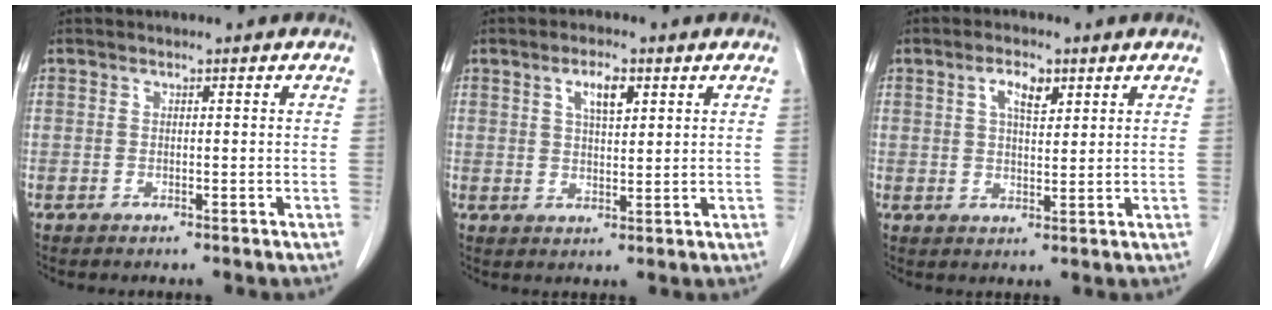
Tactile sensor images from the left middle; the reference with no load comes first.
{"total": 4.3, "force": [2.1, 1.3, 3.5], "torque": [-0.065, 0.000, 0.036]}
{"total": 4.1, "force": [2.0, 1.5, 3.2], "torque": [-0.060, 0.001, 0.034]}